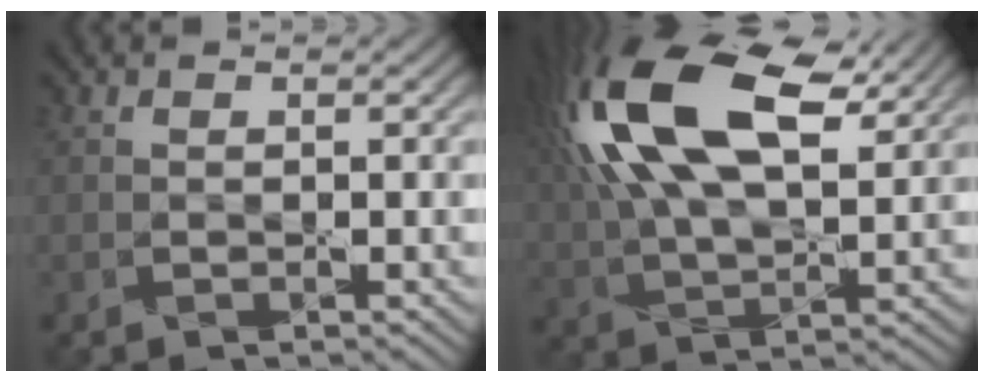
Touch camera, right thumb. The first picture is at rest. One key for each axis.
{"total": 19.1, "fx": 7.4, "fy": 8.8, "fz": 15.2, "tx": -0.331, "ty": 0.051, "tz": 0.110}